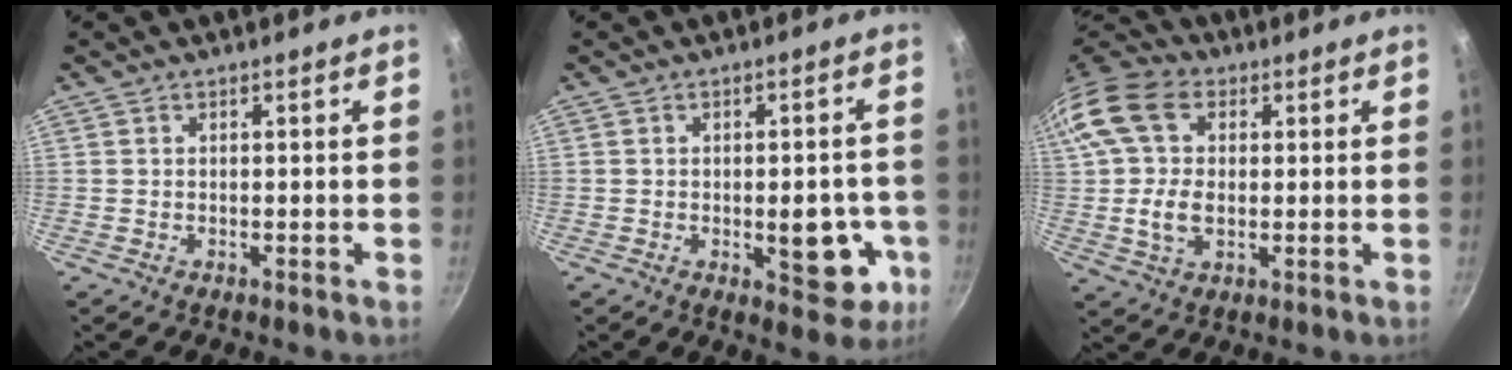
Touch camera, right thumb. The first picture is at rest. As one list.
[{"total": 9.9, "force": [-2.3, 4.8, 8.4], "torque": [-0.074, 0.009, -0.024]}, {"total": 16.3, "force": [2.4, 11.5, 11.2], "torque": [-0.220, 0.018, 0.033]}]